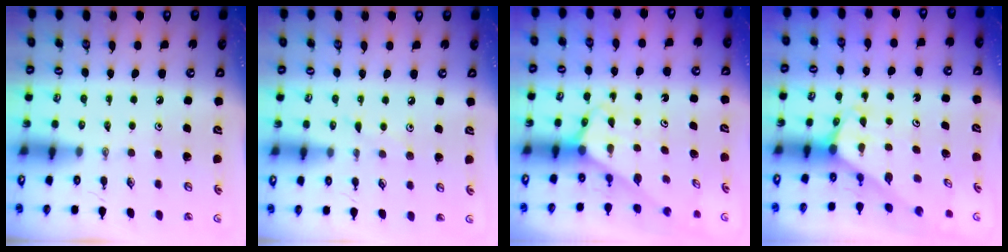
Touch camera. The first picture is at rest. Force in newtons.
{"total": 4.3, "press": 4.3, "slide": 0.5}
{"total": 2.7, "press": 2.7, "slide": 0.1}
{"total": 2.1, "press": 2.1, "slide": 0.1}